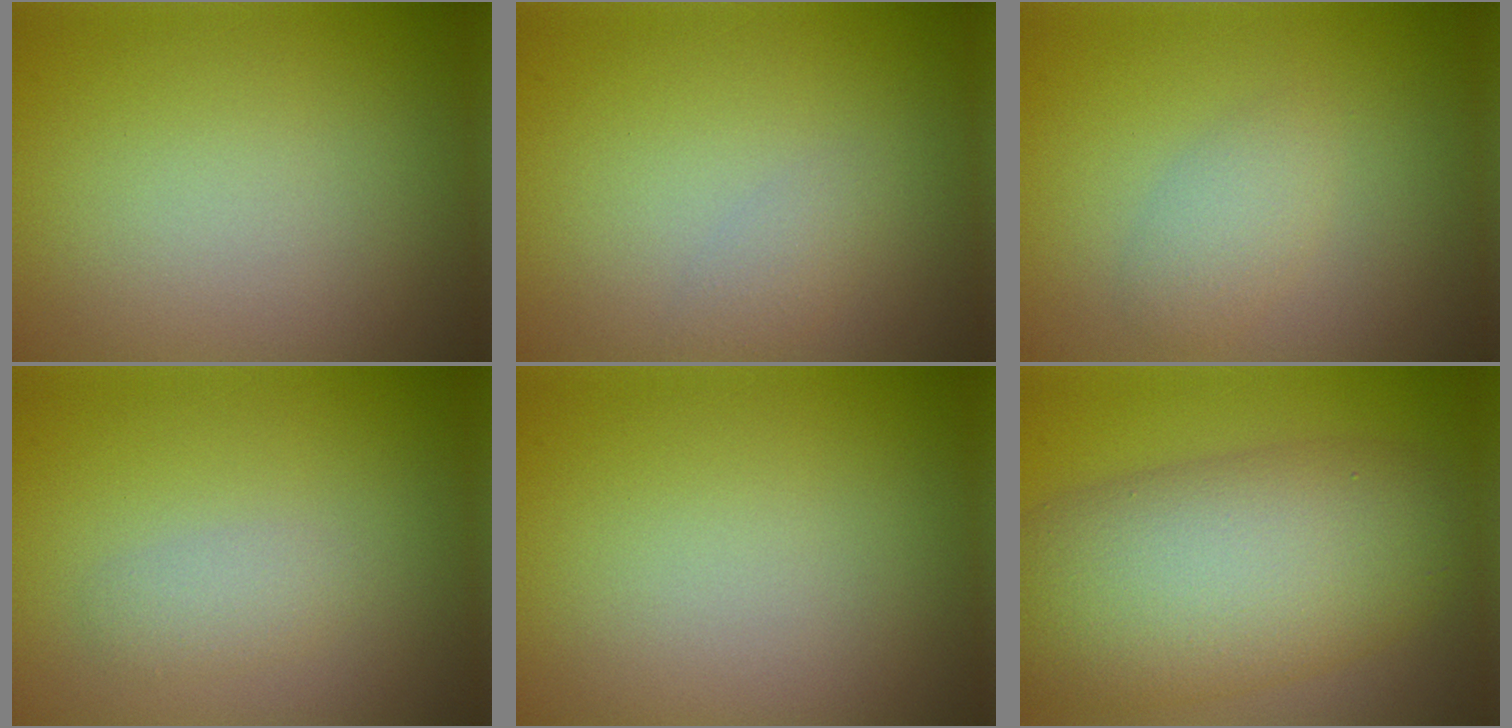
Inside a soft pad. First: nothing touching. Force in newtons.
{"total": 1.1, "press": 1.1, "slide": 0.1}
{"total": 1.8, "press": 1.8, "slide": 0.2}
{"total": 1.4, "press": 1.4, "slide": 0.1}
{"total": 0.0}
{"total": 10.7, "press": 10.7, "slide": 0.5}